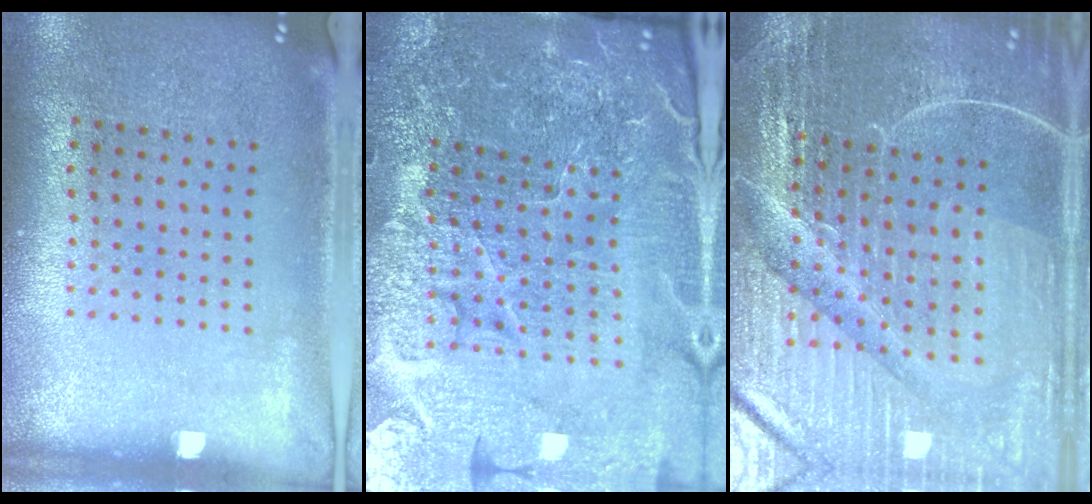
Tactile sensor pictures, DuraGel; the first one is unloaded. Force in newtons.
{"total": 6.4, "press": 5.7, "slide": 2.9}
{"total": 5.7, "press": 5.3, "slide": 2.1}